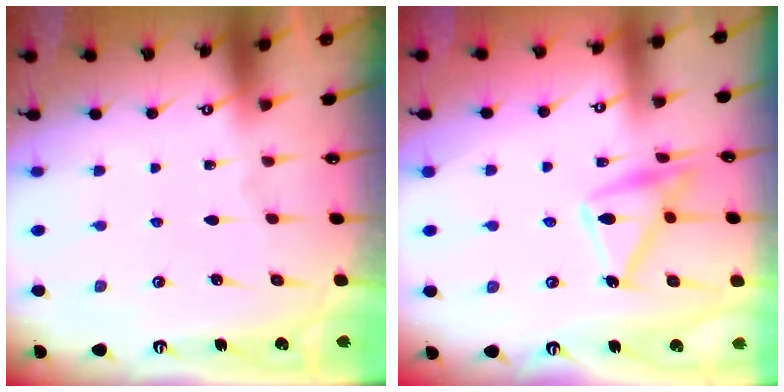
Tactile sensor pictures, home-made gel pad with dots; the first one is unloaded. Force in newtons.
{"total": 14.4, "press": 14.4, "slide": 0.7}